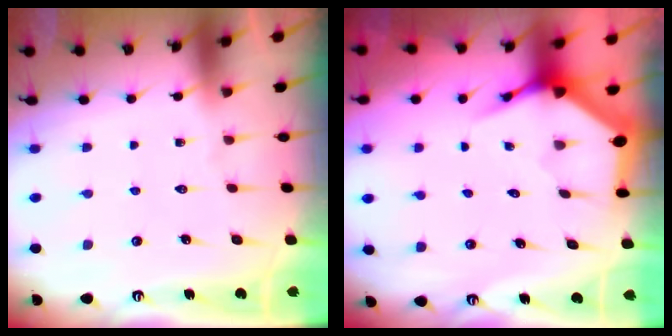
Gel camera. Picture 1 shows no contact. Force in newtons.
{"total": 4.0, "press": 4.0, "slide": 0.5}